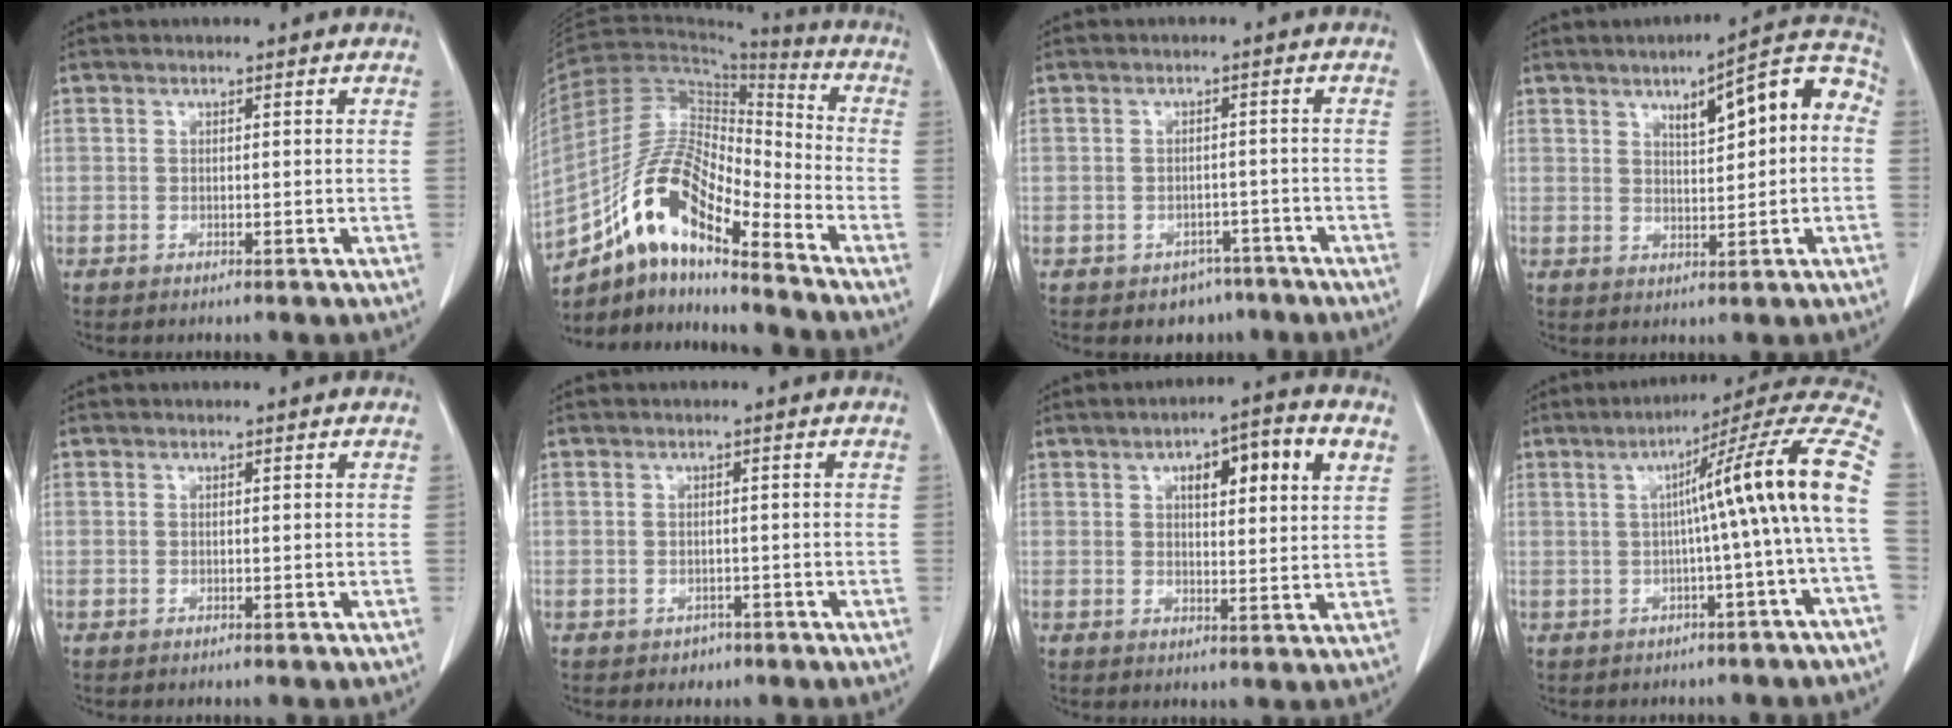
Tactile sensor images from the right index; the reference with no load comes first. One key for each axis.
{"total": 13.8, "fx": -9.8, "fy": 3.2, "fz": 9.2, "tx": -0.180, "ty": 0.023, "tz": -0.177}
{"total": 4.2, "fx": -2.8, "fy": 3.1, "fz": 0.5, "tx": 0.004, "ty": 0.014, "tz": -0.034}
{"total": 10.2, "fx": 2.3, "fy": 2.6, "fz": 9.6, "tx": -0.125, "ty": 0.035, "tz": 0.028}
{"total": 0.0}
{"total": 1.7, "fx": -1.0, "fy": 1.4, "fz": 0.3, "tx": -0.002, "ty": 0.004, "tz": -0.012}
{"total": 9.8, "fx": 4.1, "fy": 2.1, "fz": 8.6, "tx": -0.128, "ty": 0.018, "tz": 0.057}
{"total": 15.1, "fx": 0.2, "fy": -1.8, "fz": 14.9, "tx": -0.188, "ty": 0.032, "tz": -0.006}